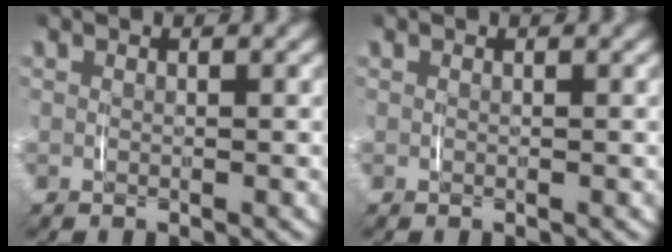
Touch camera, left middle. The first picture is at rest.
{"total": 0.0}